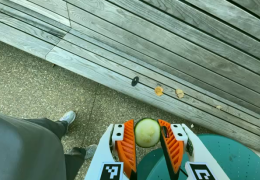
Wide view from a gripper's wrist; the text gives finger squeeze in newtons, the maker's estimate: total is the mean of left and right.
{"total": 8.0, "left": 8.0, "right": 8.0}